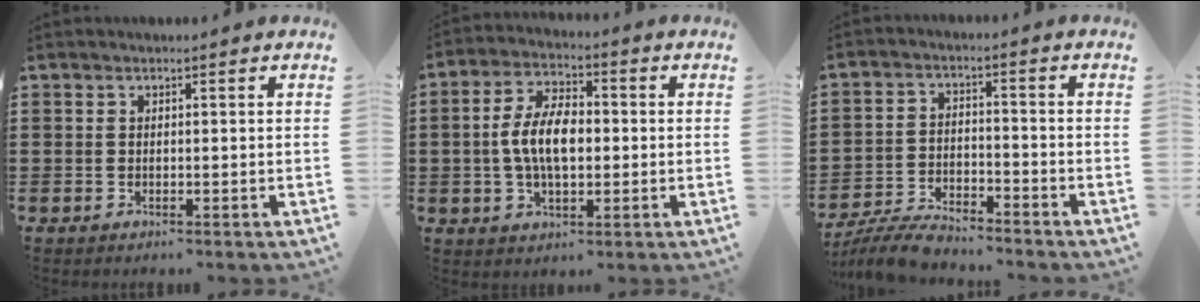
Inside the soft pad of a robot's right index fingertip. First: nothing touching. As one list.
[{"total": 8.0, "force": [-0.4, 4.0, 6.9], "torque": [-0.148, 0.006, -0.012]}, {"total": 5.7, "force": [-5.5, 0.6, 1.5], "torque": [-0.037, 0.000, -0.108]}]